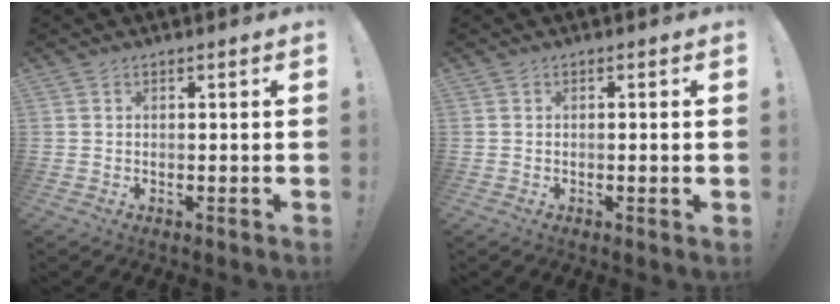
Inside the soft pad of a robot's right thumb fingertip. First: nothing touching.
{"total": 1.2, "force": [0.1, -0.2, 1.2], "torque": [-0.014, -0.002, 0.000]}